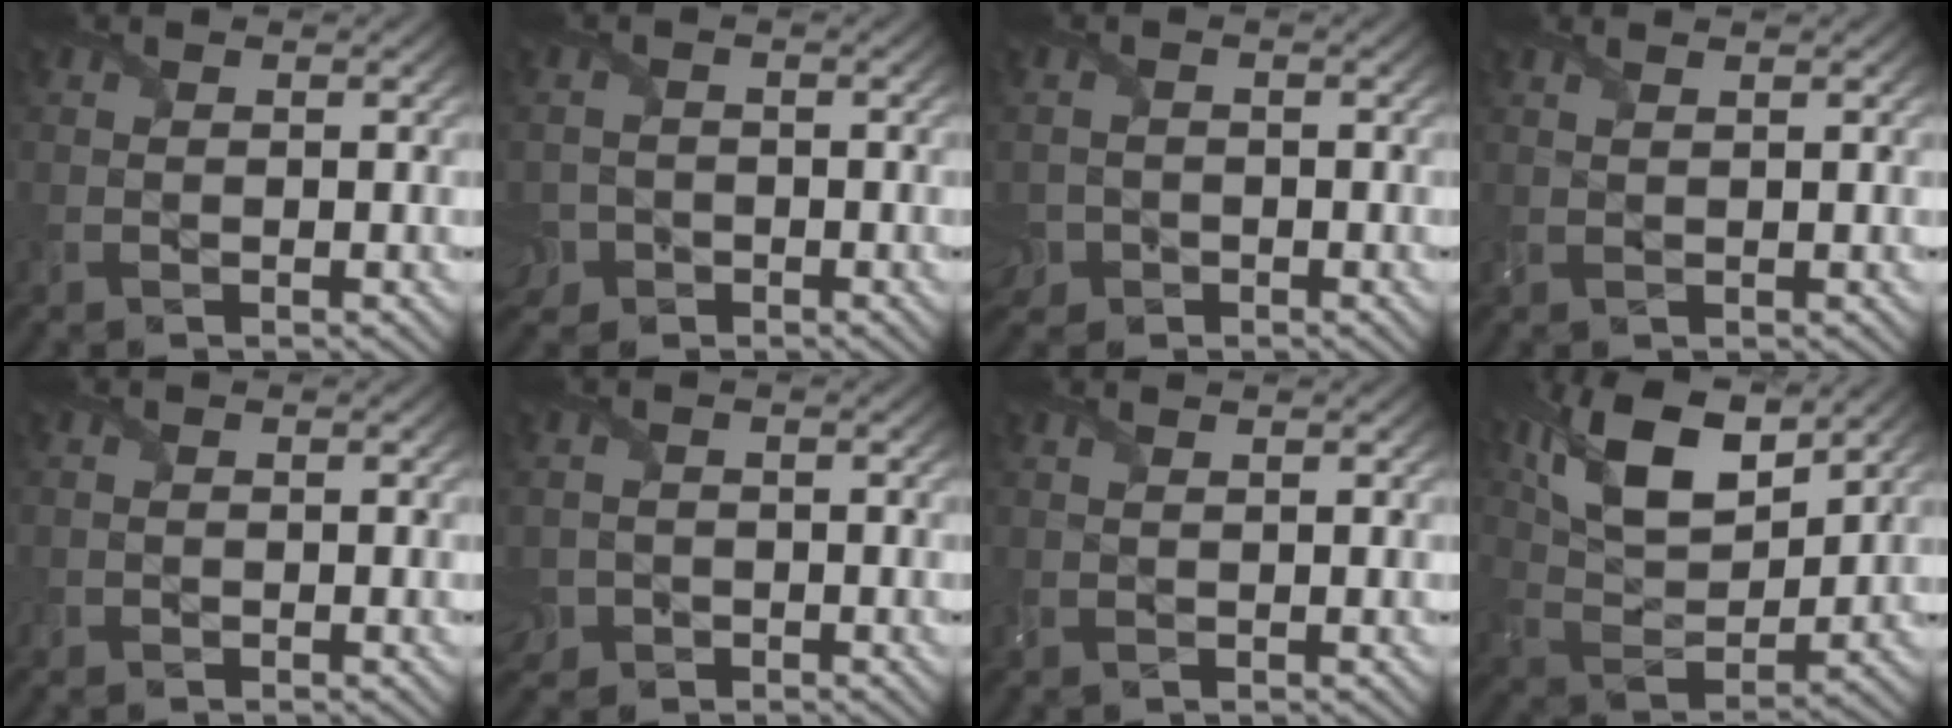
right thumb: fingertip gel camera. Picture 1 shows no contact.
{"total": 3.5, "force": [-2.1, 2.7, 0.9], "torque": [-0.025, -0.004, -0.041]}
{"total": 3.1, "force": [-1.8, 2.5, 0.8], "torque": [-0.024, -0.006, -0.037]}
{"total": 0.9, "force": [0.7, 0.1, 0.6], "torque": [-0.018, 0.001, 0.012]}
{"total": 0.6, "force": [-0.4, 0.5, 0.0], "torque": [0.000, -0.005, -0.008]}
{"total": 2.8, "force": [-1.4, 2.2, 0.7], "torque": [-0.028, -0.012, -0.030]}
{"total": 0.6, "force": [0.5, 0.1, 0.4], "torque": [-0.015, 0.003, 0.007]}
{"total": 14.1, "force": [8.4, 5.9, 9.8], "torque": [-0.209, 0.017, 0.136]}